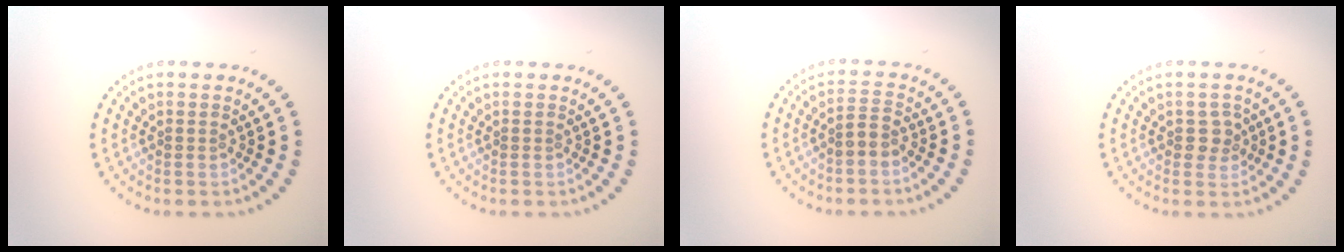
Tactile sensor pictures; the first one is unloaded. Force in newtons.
{"total": 0.0}
{"total": 1.7, "press": 1.5, "slide": 0.8}
{"total": 1.9, "press": 1.7, "slide": 0.7}